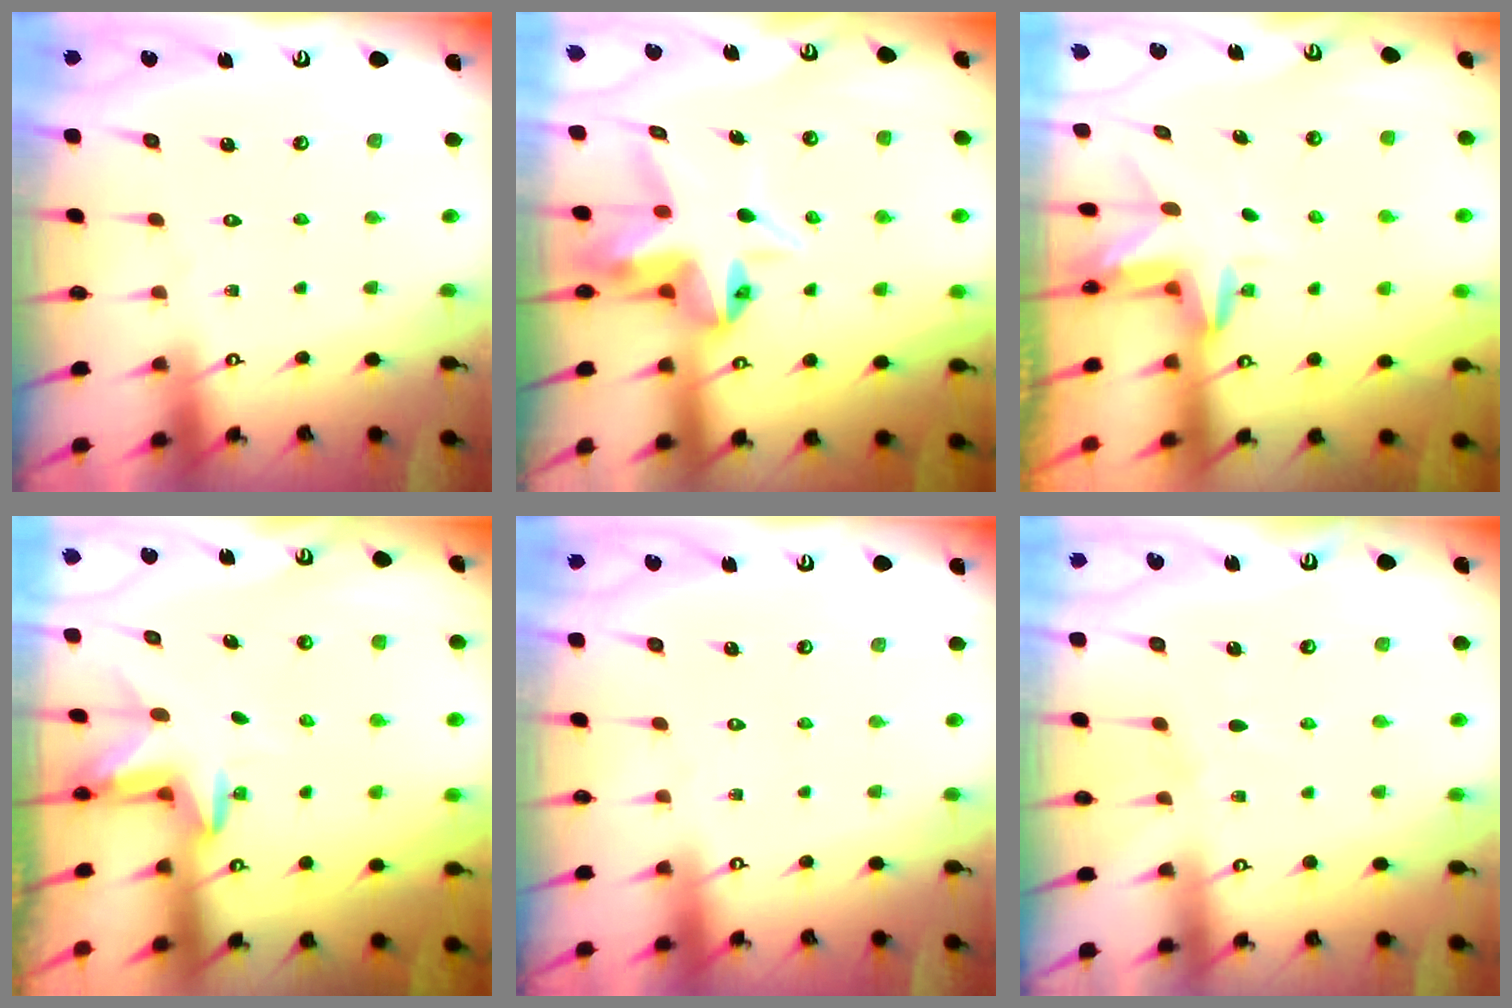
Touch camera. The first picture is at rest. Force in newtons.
{"total": 7.4, "press": 7.4, "slide": 0.7}
{"total": 2.9, "press": 2.9, "slide": 0.1}
{"total": 2.9, "press": 2.9, "slide": 0.5}
{"total": 0.0}
{"total": 4.0, "press": 3.9, "slide": 0.4}